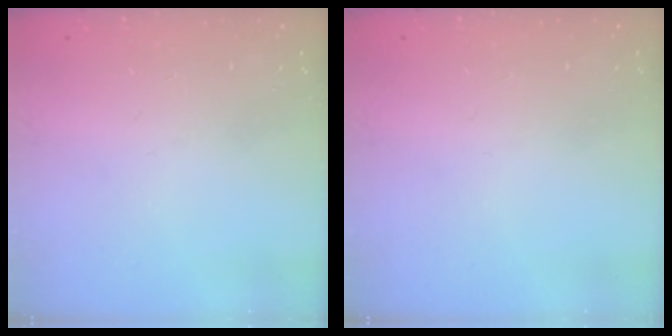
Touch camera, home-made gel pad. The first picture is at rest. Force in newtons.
{"total": 0.0}